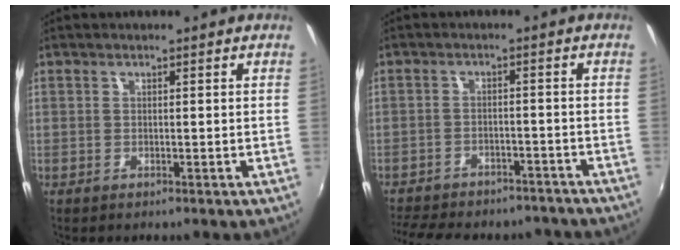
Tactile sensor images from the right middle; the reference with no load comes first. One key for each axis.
{"total": 18.9, "fx": -16.2, "fy": 7.0, "fz": 6.8, "tx": -0.161, "ty": 0.005, "tz": -0.210}